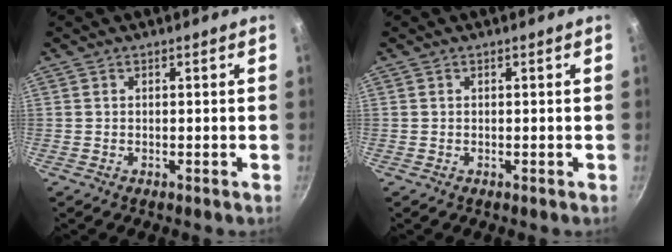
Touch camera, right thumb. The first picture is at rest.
{"total": 0.0}